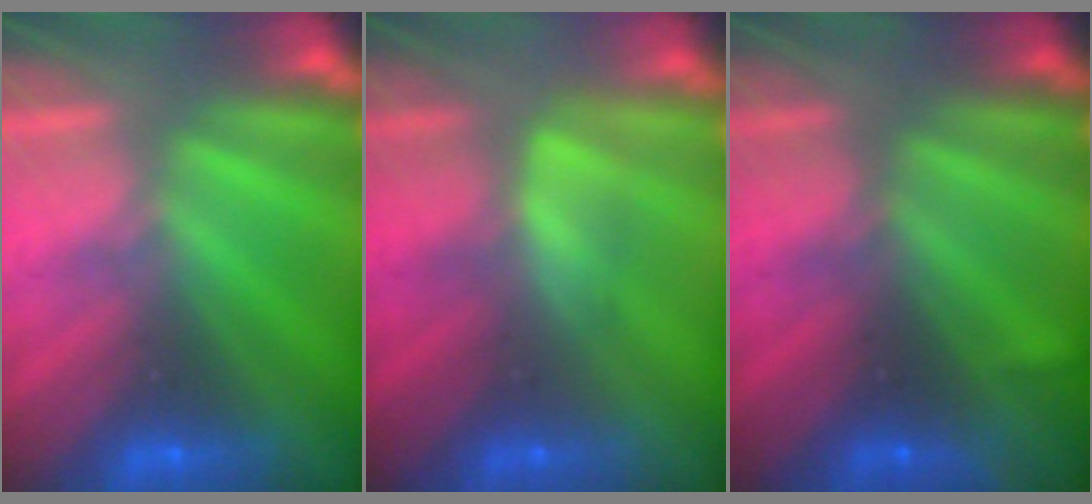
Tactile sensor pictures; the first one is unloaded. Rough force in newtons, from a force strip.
{"total": 2.7}
{"total": 1.7}